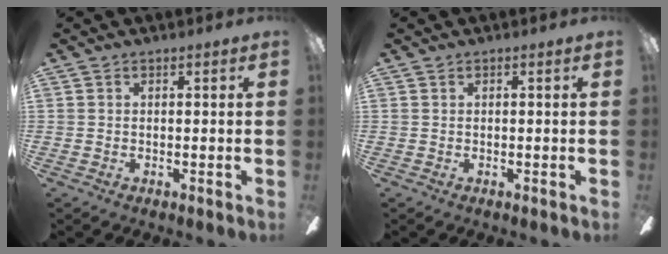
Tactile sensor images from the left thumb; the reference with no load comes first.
{"total": 0.0}